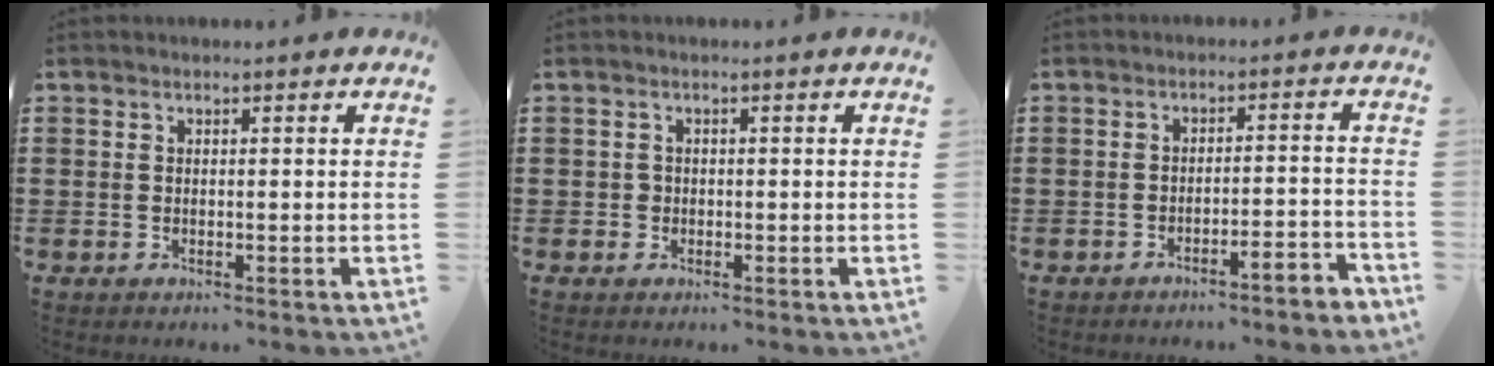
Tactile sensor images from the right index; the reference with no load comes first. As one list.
[{"total": 0.9, "force": [-0.2, 0.9, 0.2], "torque": [-0.006, 0.004, -0.004]}, {"total": 3.2, "force": [-2.9, -0.2, 1.3], "torque": [-0.023, -0.001, -0.061]}]